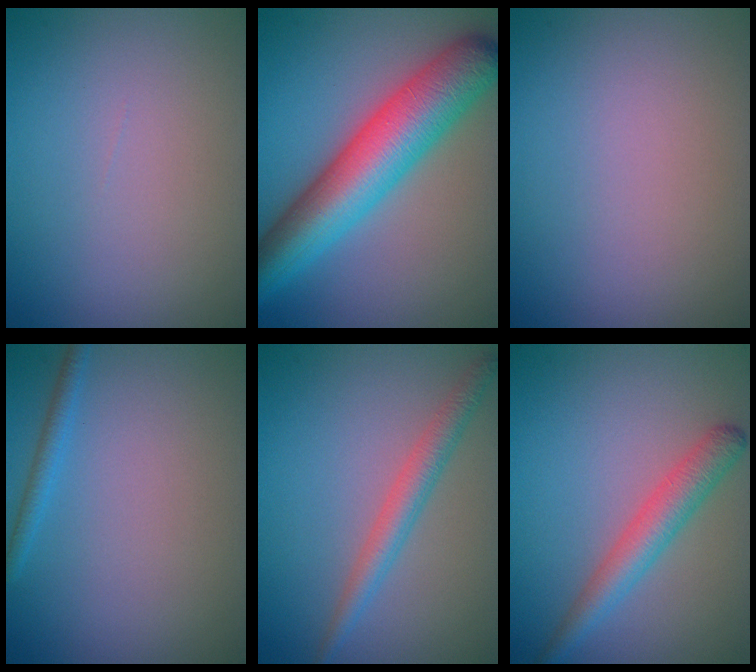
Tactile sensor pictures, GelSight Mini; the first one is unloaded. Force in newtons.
{"total": 9.6, "press": 9.6, "slide": 0.1}
{"total": 0.0}
{"total": 1.3, "press": 1.3, "slide": 0.0}
{"total": 2.6, "press": 2.6, "slide": 0.1}
{"total": 3.5, "press": 3.5, "slide": 0.1}